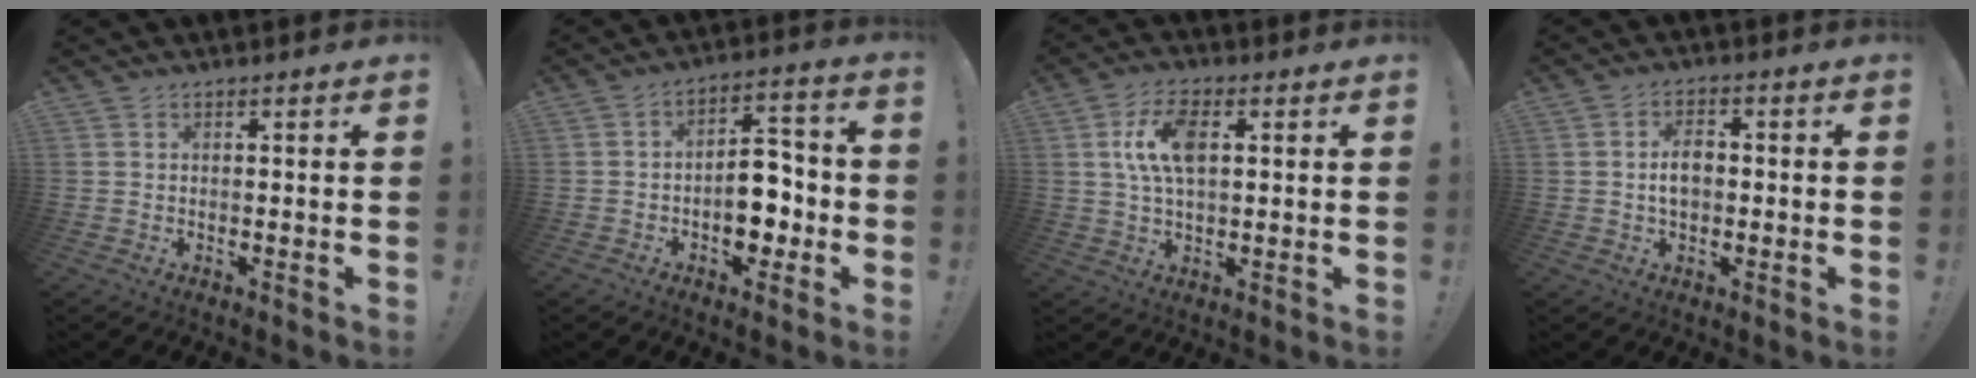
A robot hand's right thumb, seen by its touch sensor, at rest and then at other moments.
{"total": 8.4, "force": [-2.3, 5.3, 6.1], "torque": [-0.102, 0.020, -0.040]}
{"total": 9.9, "force": [2.1, 5.2, 8.1], "torque": [-0.151, 0.009, 0.039]}
{"total": 5.5, "force": [-0.3, 3.6, 4.2], "torque": [-0.057, 0.007, -0.008]}